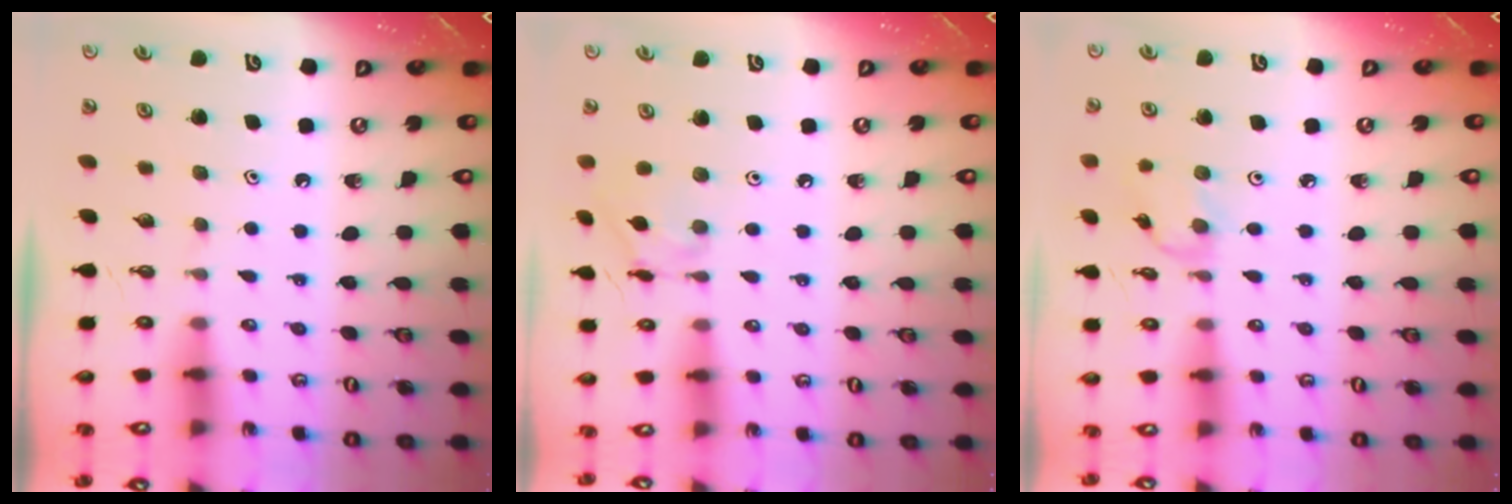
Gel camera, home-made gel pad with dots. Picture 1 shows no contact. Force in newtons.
{"total": 8.8, "press": 8.8, "slide": 0.5}
{"total": 2.9, "press": 2.9, "slide": 0.3}